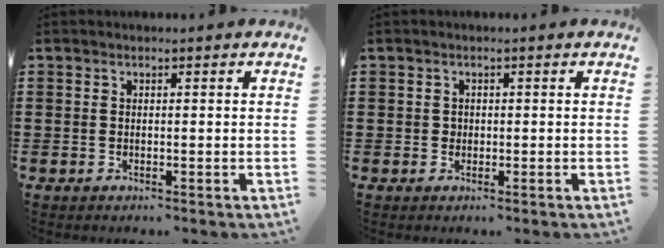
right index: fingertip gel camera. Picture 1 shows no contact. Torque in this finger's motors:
{"motor_torque": [0.22, -0.23, 0.00, 0.00]}